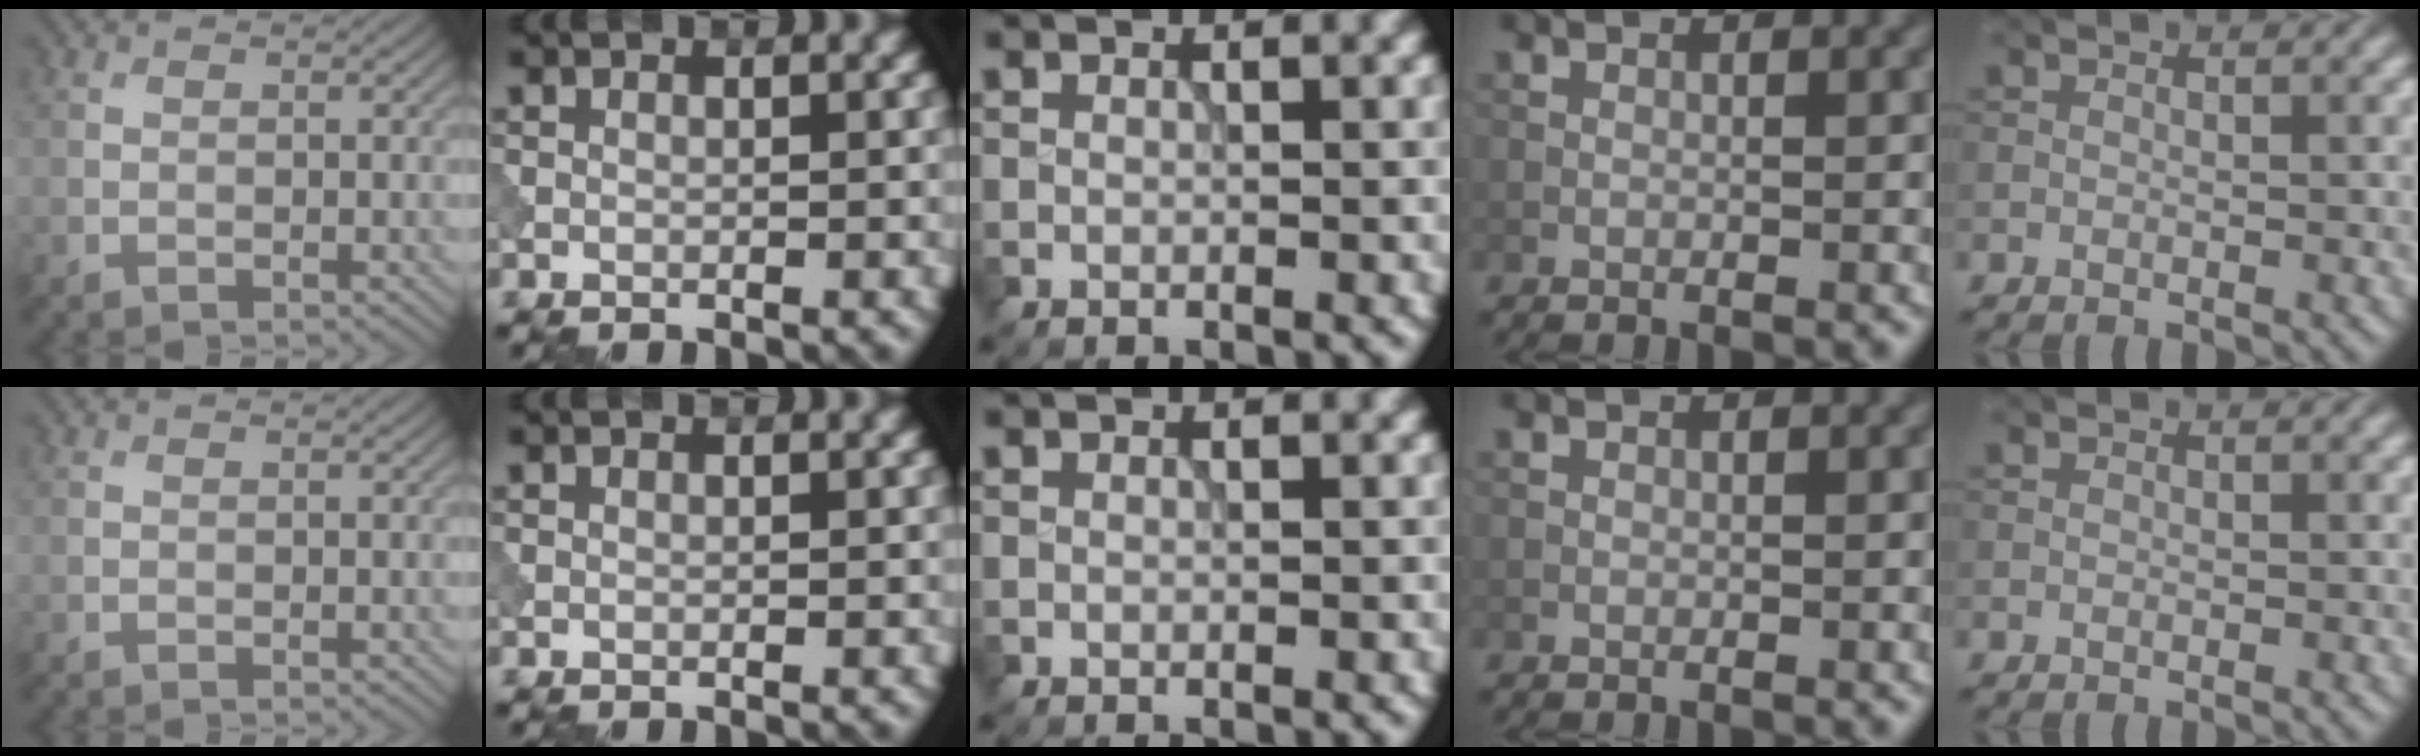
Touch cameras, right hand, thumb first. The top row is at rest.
{}